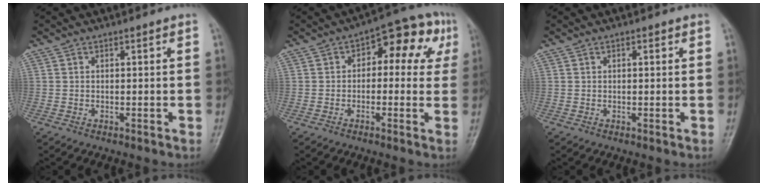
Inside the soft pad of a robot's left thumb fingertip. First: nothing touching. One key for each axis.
{"total": 11.3, "fx": 2.9, "fy": 6.6, "fz": 8.7, "tx": -0.058, "ty": 0.035, "tz": 0.024}
{"total": 0.7, "fx": 0.3, "fy": 0.3, "fz": 0.6, "tx": -0.008, "ty": 0.001, "tz": 0.003}